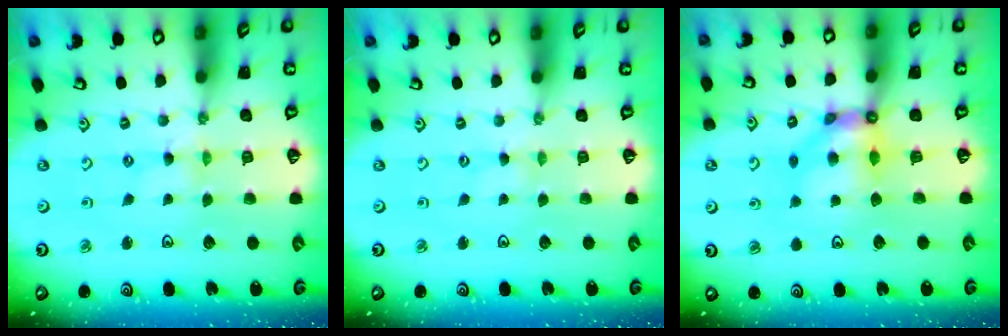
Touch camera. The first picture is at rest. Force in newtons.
{"total": 0.0}
{"total": 8.5, "press": 8.4, "slide": 0.9}